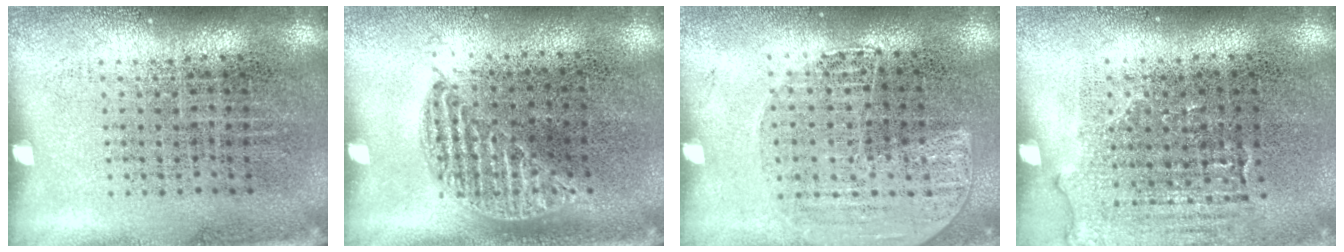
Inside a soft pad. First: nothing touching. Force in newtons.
{"total": 0.8, "press": 0.8, "slide": 0.4}
{"total": 1.3, "press": 1.3, "slide": 0.1}
{"total": 1.2, "press": 1.1, "slide": 0.5}